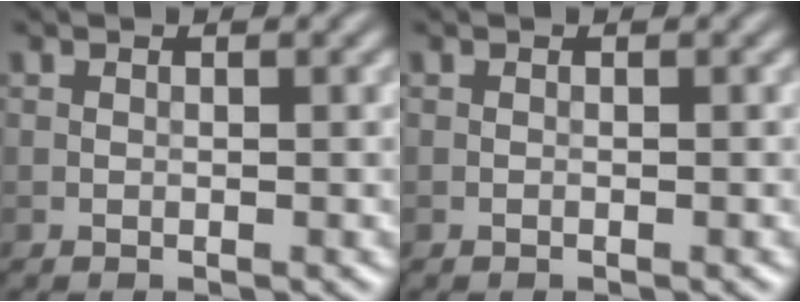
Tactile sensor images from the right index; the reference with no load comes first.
{"total": 0.0}